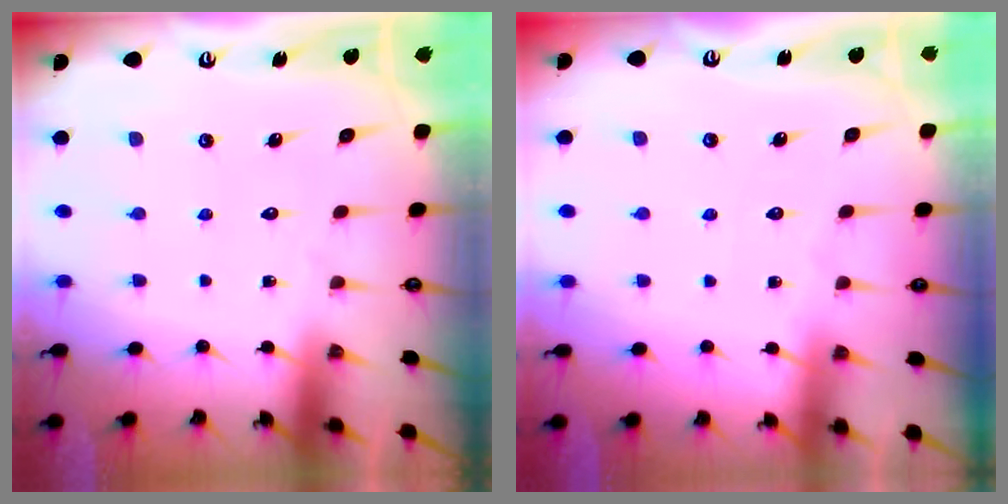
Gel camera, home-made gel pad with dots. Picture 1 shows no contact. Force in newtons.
{"total": 2.3, "press": 2.3, "slide": 0.4}